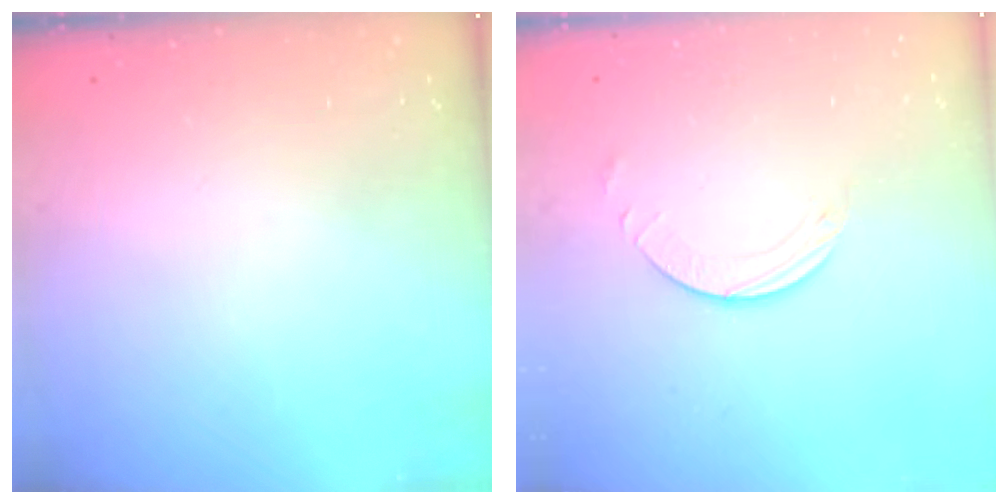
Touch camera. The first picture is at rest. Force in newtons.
{"total": 2.0, "press": 1.9, "slide": 0.3}